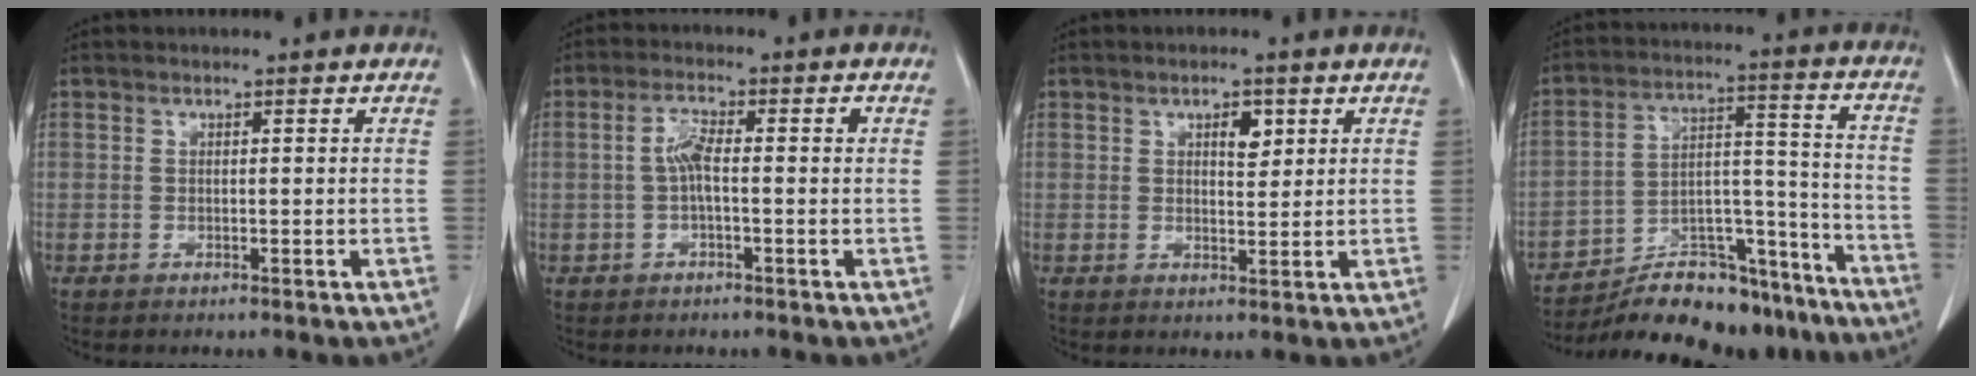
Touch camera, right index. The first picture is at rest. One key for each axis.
{"total": 4.2, "fx": 0.0, "fy": 0.9, "fz": 4.1, "tx": -0.084, "ty": 0.016, "tz": -0.001}
{"total": 3.1, "fx": 1.4, "fy": 1.3, "fz": 2.4, "tx": -0.036, "ty": -0.002, "tz": 0.023}
{"total": 19.5, "fx": -17.6, "fy": 5.8, "fz": 6.0, "tx": -0.091, "ty": 0.045, "tz": -0.269}